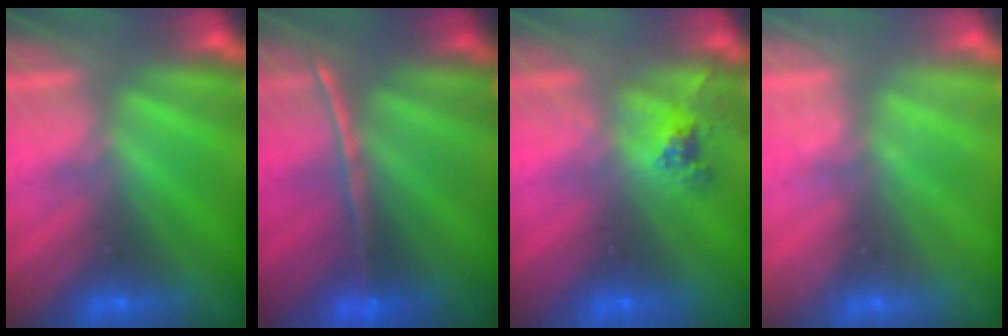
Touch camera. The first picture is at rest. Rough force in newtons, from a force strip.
{"total": 1.6}
{"total": 2.5}
{"total": 2.1}